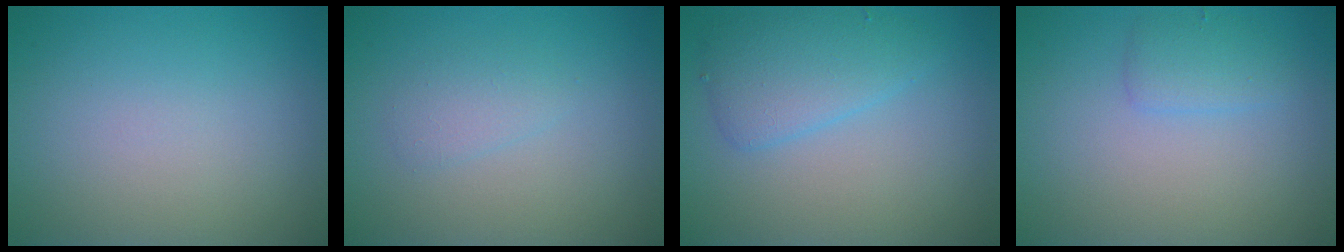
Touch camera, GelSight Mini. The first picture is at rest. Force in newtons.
{"total": 1.4, "press": 1.4, "slide": 0.1}
{"total": 3.5, "press": 3.5, "slide": 0.2}
{"total": 1.7, "press": 1.7, "slide": 0.1}